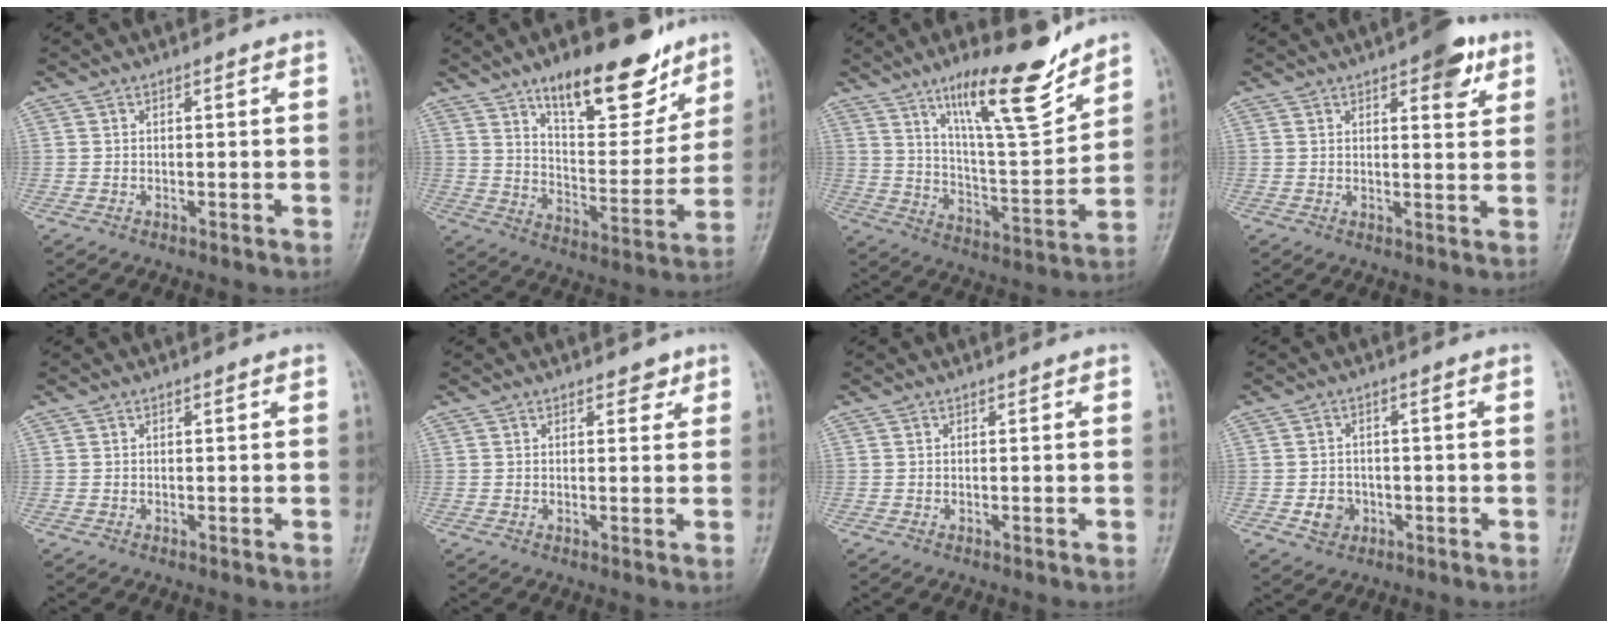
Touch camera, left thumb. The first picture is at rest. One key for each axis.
{"total": 18.6, "fx": 12.3, "fy": 7.2, "fz": 11.8, "tx": -0.124, "ty": -0.078, "tz": 0.197}
{"total": 17.2, "fx": 11.8, "fy": 3.9, "fz": 12.0, "tx": -0.167, "ty": -0.077, "tz": 0.203}
{"total": 6.9, "fx": 3.8, "fy": 2.6, "fz": 5.1, "tx": -0.047, "ty": -0.014, "tz": 0.043}
{"total": 0.0}
{"total": 2.0, "fx": 1.3, "fy": 1.1, "fz": 1.0, "tx": 0.003, "ty": -0.005, "tz": 0.014}
{"total": 0.0}
{"total": 3.6, "fx": -1.2, "fy": 3.1, "fz": 1.4, "tx": -0.009, "ty": 0.006, "tz": -0.018}